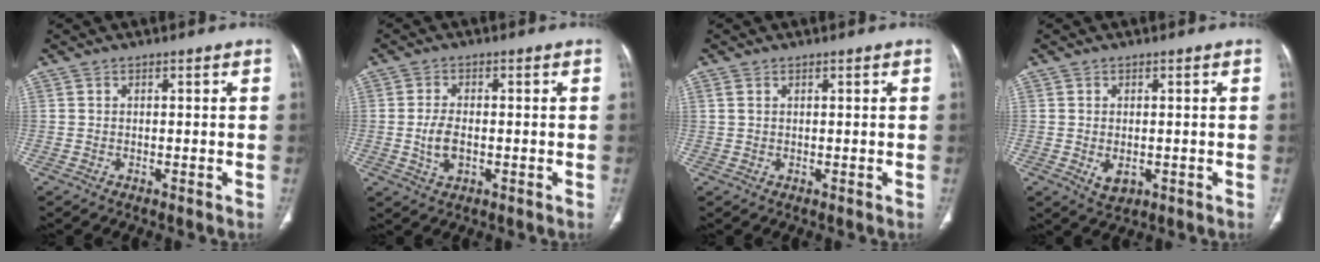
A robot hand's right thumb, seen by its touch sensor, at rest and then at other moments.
{"total": 4.1, "force": [-0.5, 2.3, 3.4], "torque": [-0.068, 0.000, -0.008]}
{"total": 1.0, "force": [0.5, 0.6, 0.7], "torque": [-0.020, 0.010, 0.016]}
{"total": 3.2, "force": [-0.6, 2.1, 2.3], "torque": [-0.034, -0.005, 0.001]}